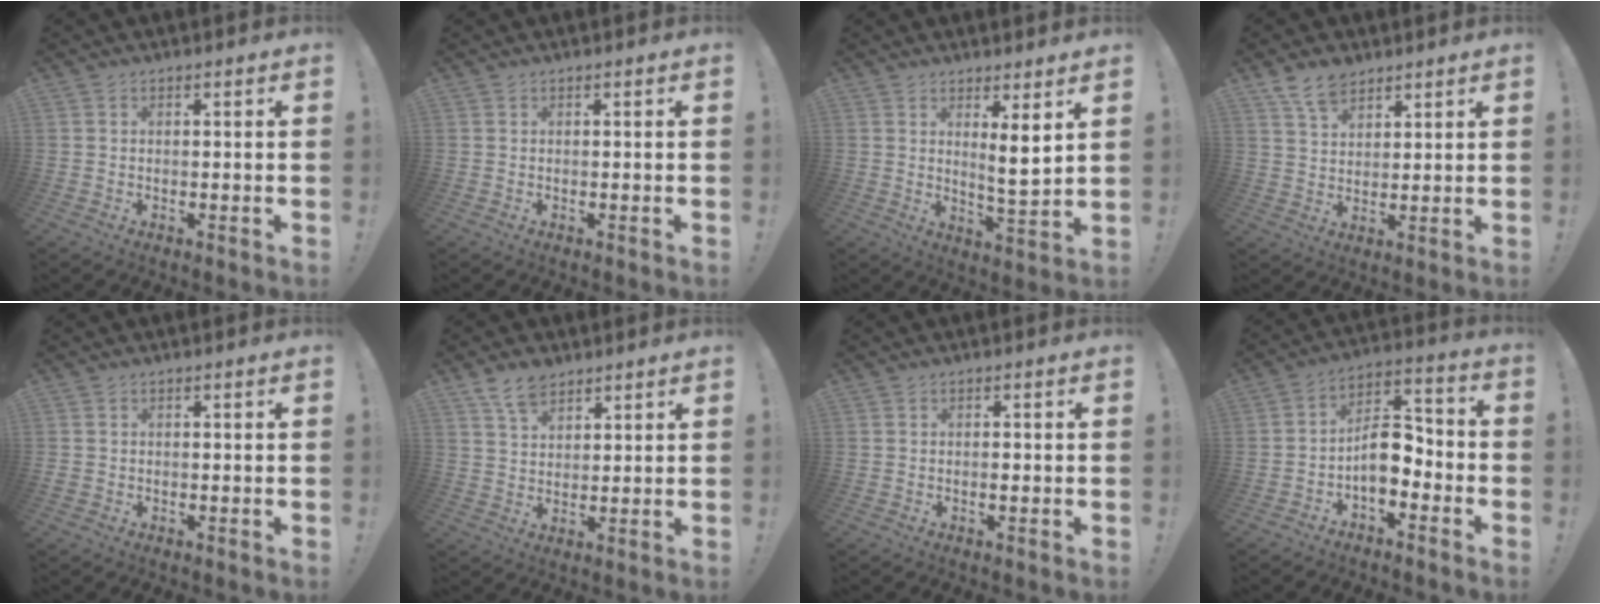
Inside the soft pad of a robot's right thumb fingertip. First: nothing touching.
{"total": 0.0}
{"total": 6.4, "force": [3.0, 0.5, 5.6], "torque": [-0.075, -0.032, 0.046]}
{"total": 7.8, "force": [5.8, 4.0, 3.2], "torque": [-0.058, -0.029, 0.111]}
{"total": 1.0, "force": [-0.3, 0.9, 0.3], "torque": [-0.004, 0.002, -0.006]}
{"total": 7.2, "force": [5.2, 3.7, 3.3], "torque": [-0.064, -0.020, 0.099]}
{"total": 1.0, "force": [-0.6, 0.5, 0.7], "torque": [-0.007, 0.001, -0.011]}
{"total": 11.0, "force": [-3.8, 6.5, 8.0], "torque": [-0.138, 0.023, -0.068]}